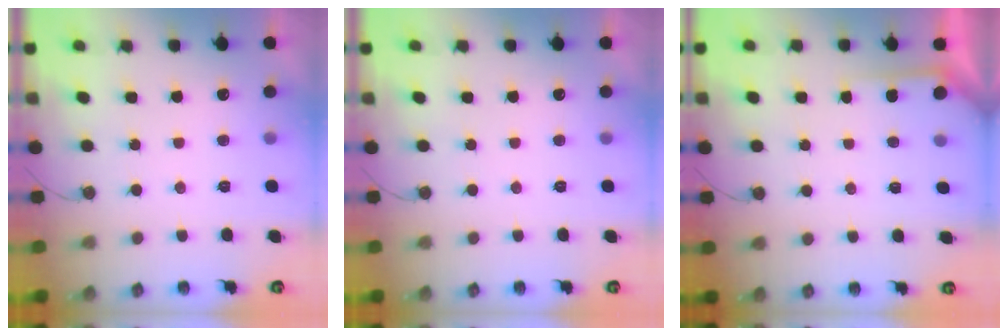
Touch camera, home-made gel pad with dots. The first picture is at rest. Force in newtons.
{"total": 0.0}
{"total": 3.2, "press": 3.2, "slide": 0.2}